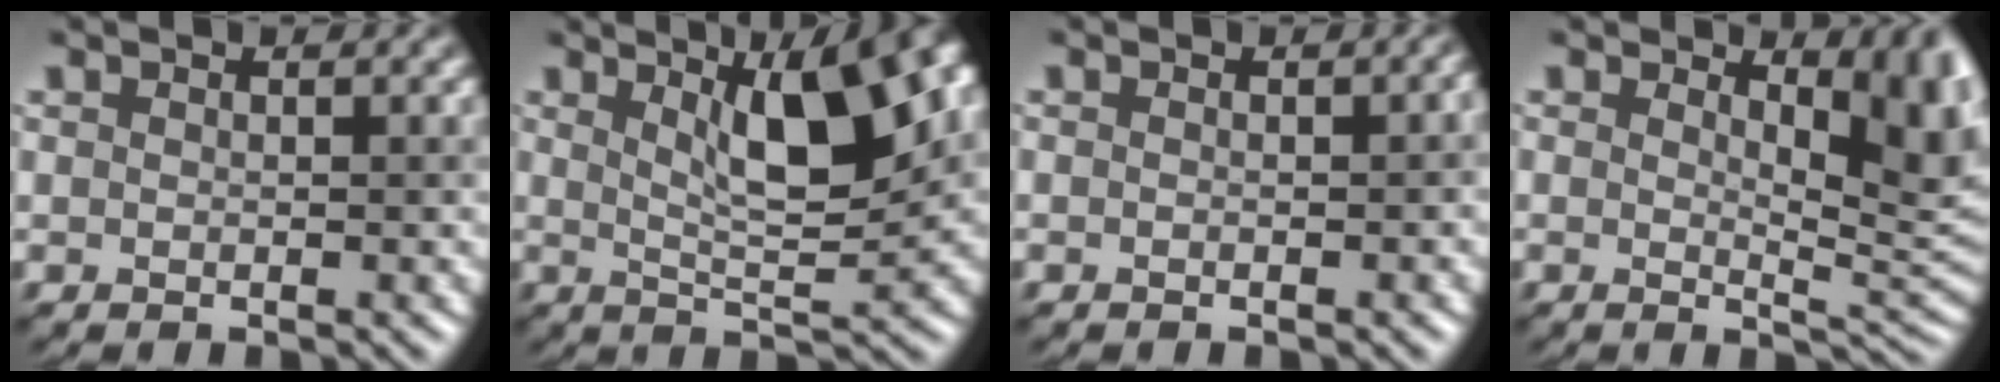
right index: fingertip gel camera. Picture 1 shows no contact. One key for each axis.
{"total": 11.2, "fx": 3.6, "fy": 3.6, "fz": 10.0, "tx": -0.087, "ty": 0.027, "tz": 0.038}
{"total": 1.9, "fx": -0.3, "fy": 0.8, "fz": 1.7, "tx": -0.009, "ty": 0.003, "tz": -0.009}
{"total": 8.4, "fx": 2.3, "fy": 3.7, "fz": 7.2, "tx": -0.045, "ty": 0.002, "tz": 0.027}